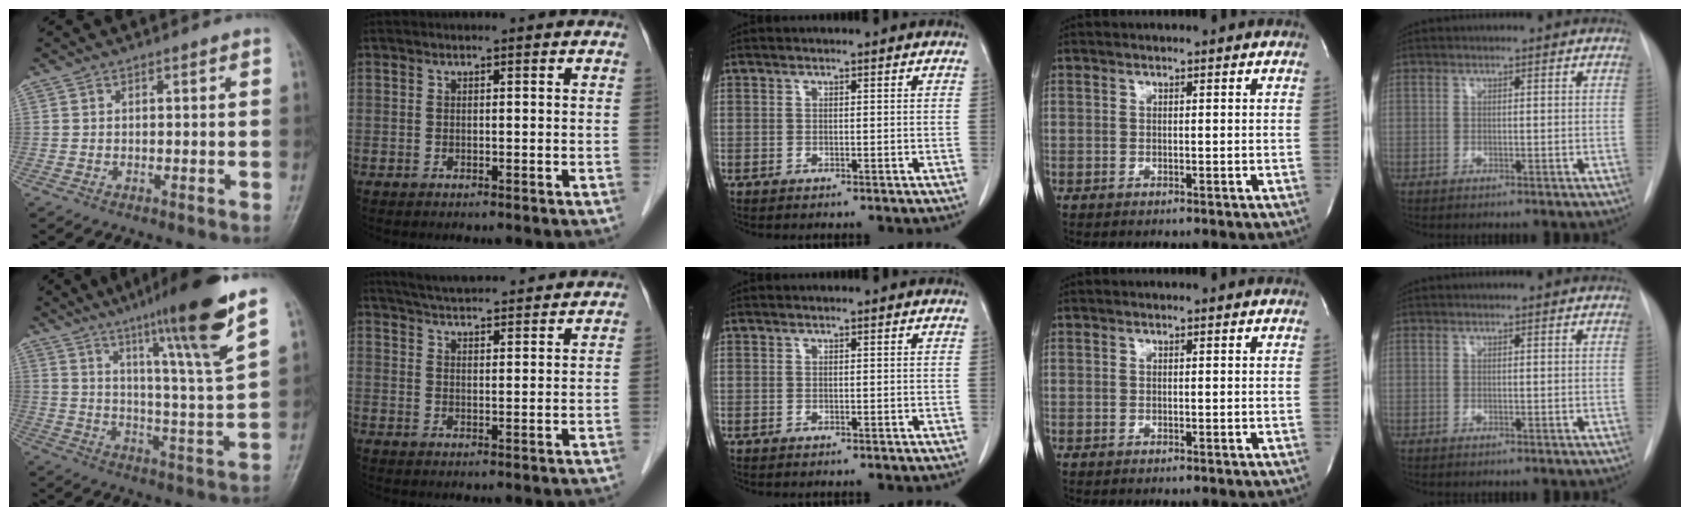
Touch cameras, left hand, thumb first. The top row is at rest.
{"thumb": {"total": 18.3, "force": [11.4, 0.2, 14.4], "torque": [-0.207, -0.055, 0.173]}, "index": {"total": 17.1, "force": [15.9, 2.0, 6.1], "torque": [-0.096, 0.038, 0.221]}}